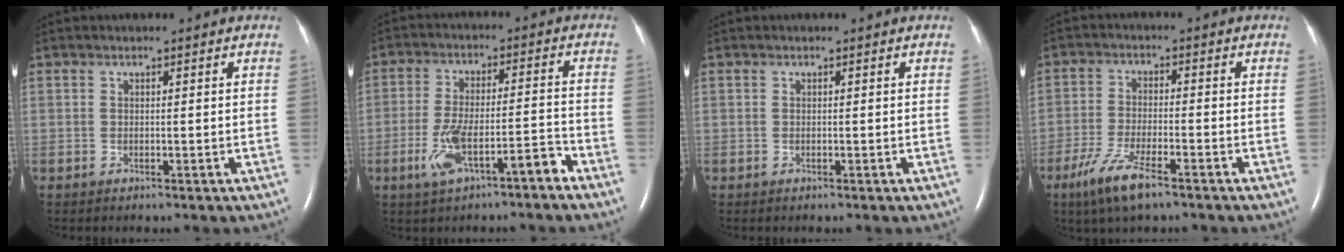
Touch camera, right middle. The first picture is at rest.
{"total": 8.4, "force": [-4.9, 1.7, 6.5], "torque": [-0.129, 0.012, -0.079]}
{"total": 0.0}
{"total": 7.4, "force": [-4.8, 1.3, 5.5], "torque": [-0.119, -0.014, -0.088]}